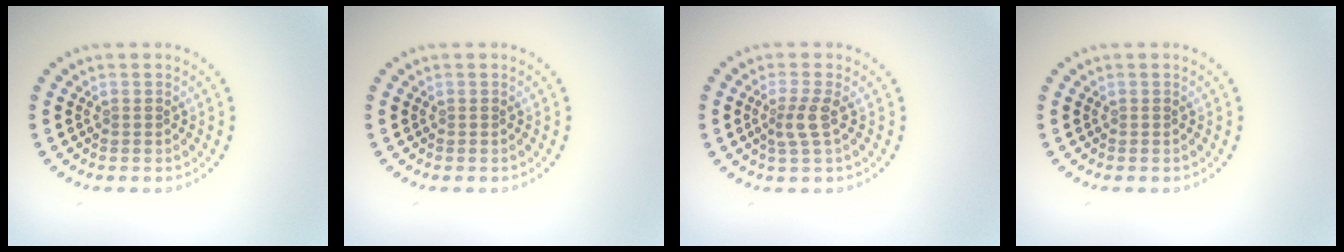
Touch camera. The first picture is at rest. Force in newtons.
{"total": 0.0}
{"total": 2.0, "press": 1.5, "slide": 1.3}
{"total": 0.0}